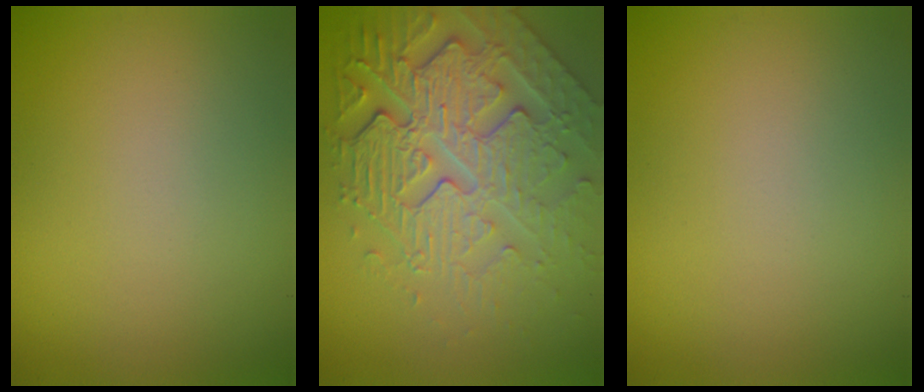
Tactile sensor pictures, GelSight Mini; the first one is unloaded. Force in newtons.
{"total": 8.0, "press": 5.9, "slide": 5.4}
{"total": 0.0}